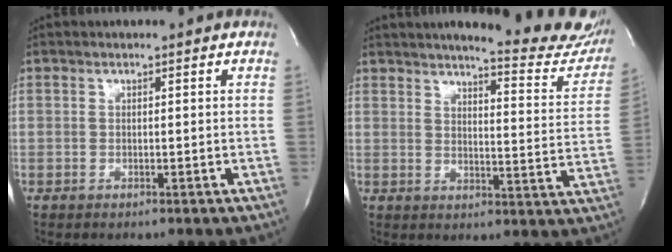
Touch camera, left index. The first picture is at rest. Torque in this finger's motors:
{"motor_torque": [0.14, -0.24, 0.51, 0.05]}